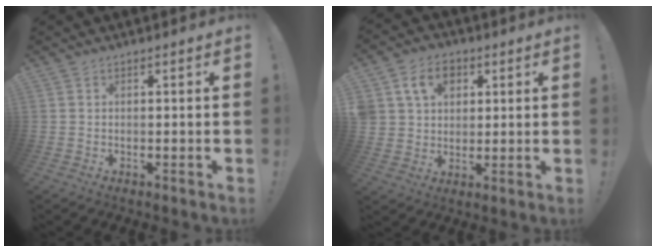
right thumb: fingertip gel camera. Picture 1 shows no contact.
{"total": 10.4, "force": [4.7, 8.1, 4.6], "torque": [-0.078, -0.004, 0.092]}